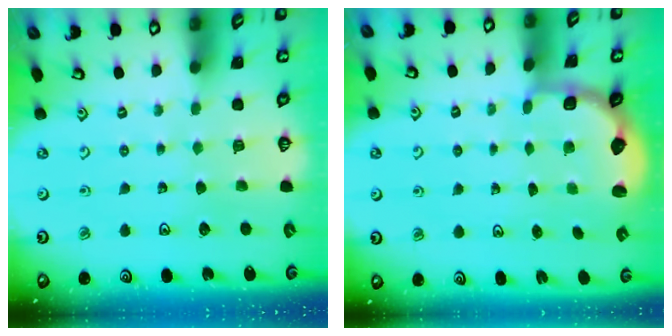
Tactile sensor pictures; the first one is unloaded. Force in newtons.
{"total": 2.9, "press": 2.0, "slide": 2.1}